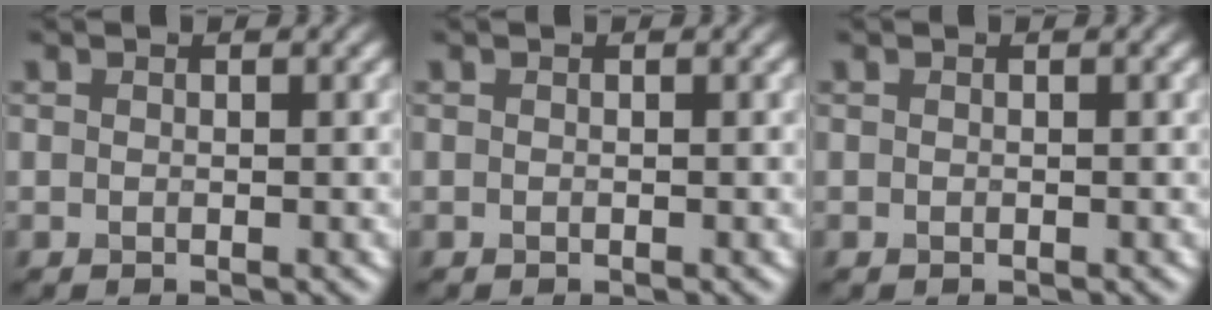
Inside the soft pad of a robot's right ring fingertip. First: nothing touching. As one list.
[{"total": 0.0}, {"total": 0.0}]